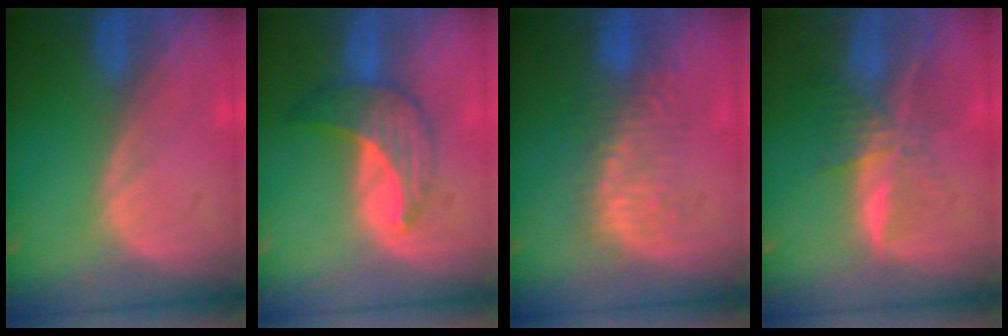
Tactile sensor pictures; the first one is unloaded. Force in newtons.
{"total": 7.3, "press": 6.8, "slide": 2.7}
{"total": 6.4, "press": 6.2, "slide": 1.3}
{"total": 7.7, "press": 6.5, "slide": 4.1}